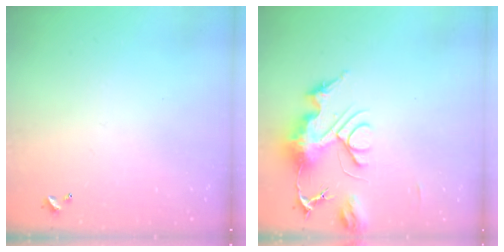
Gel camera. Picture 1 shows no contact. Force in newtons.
{"total": 11.9, "press": 11.9, "slide": 1.3}